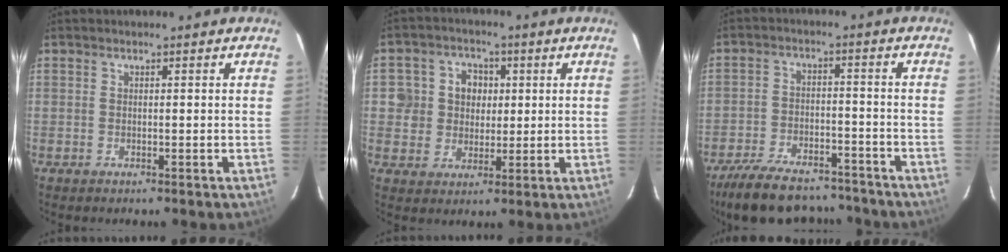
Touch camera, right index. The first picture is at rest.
{"total": 7.5, "force": [0.9, 7.2, 2.0], "torque": [-0.042, 0.024, 0.013]}
{"total": 18.3, "force": [-15.3, 6.9, 7.4], "torque": [-0.165, 0.003, -0.220]}